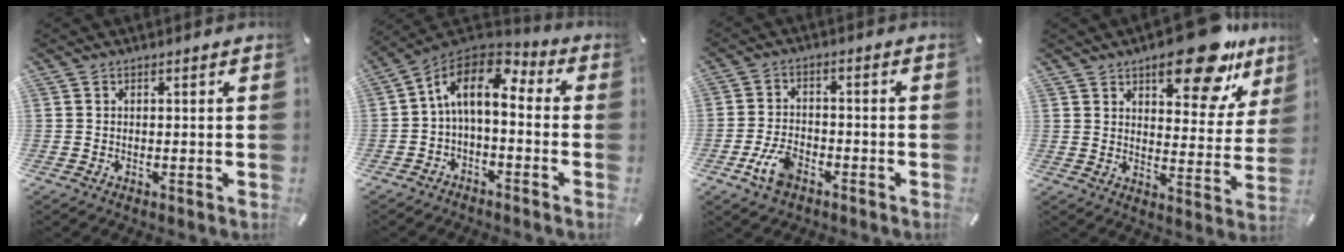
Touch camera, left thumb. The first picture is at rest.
{"total": 10.8, "force": [1.3, 6.0, 8.9], "torque": [-0.178, 0.000, 0.020]}
{"total": 7.0, "force": [-3.7, 4.1, 4.4], "torque": [-0.105, 0.011, -0.072]}
{"total": 17.4, "force": [11.8, 7.1, 10.7], "torque": [-0.125, -0.072, 0.190]}